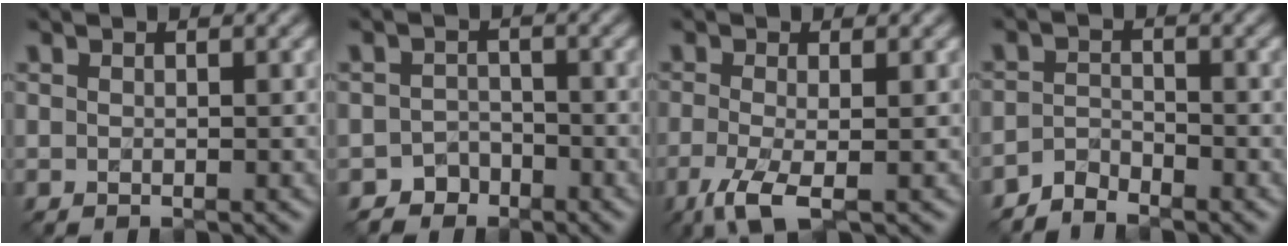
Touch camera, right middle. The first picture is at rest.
{"total": 2.2, "force": [-1.6, 1.4, -0.4], "torque": [0.020, 0.012, -0.030]}
{"total": 3.7, "force": [-1.8, 1.0, 3.1], "torque": [-0.067, -0.007, -0.041]}
{"total": 2.0, "force": [-2.0, 0.5, 0.0], "torque": [-0.002, 0.009, -0.047]}